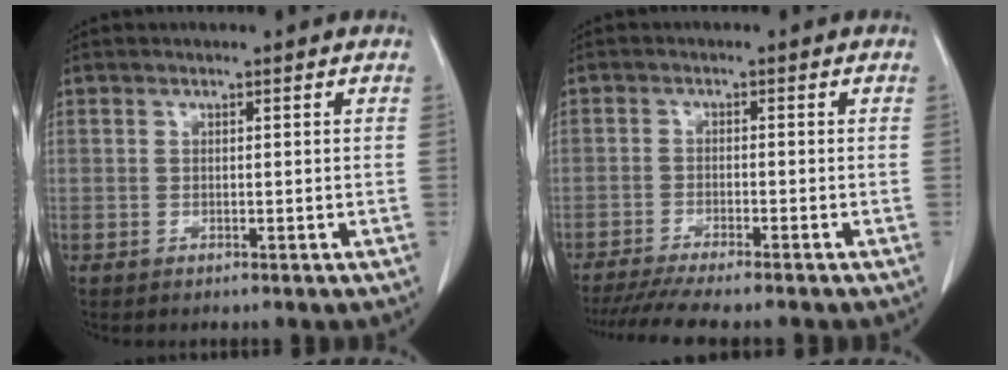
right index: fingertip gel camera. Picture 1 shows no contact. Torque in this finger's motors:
{"motor_torque": [1.03, -1.00, 0.36, 0.10]}